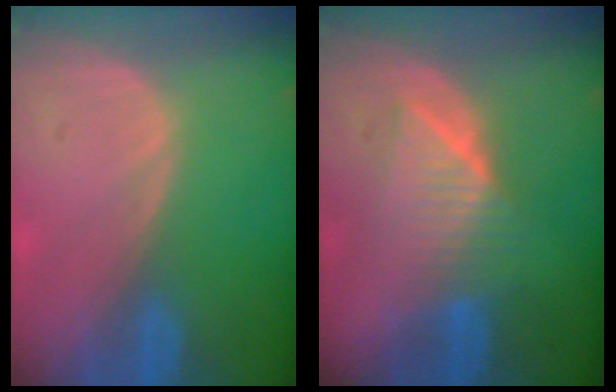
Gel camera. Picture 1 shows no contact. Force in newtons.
{"total": 6.4, "press": 6.3, "slide": 1.0}